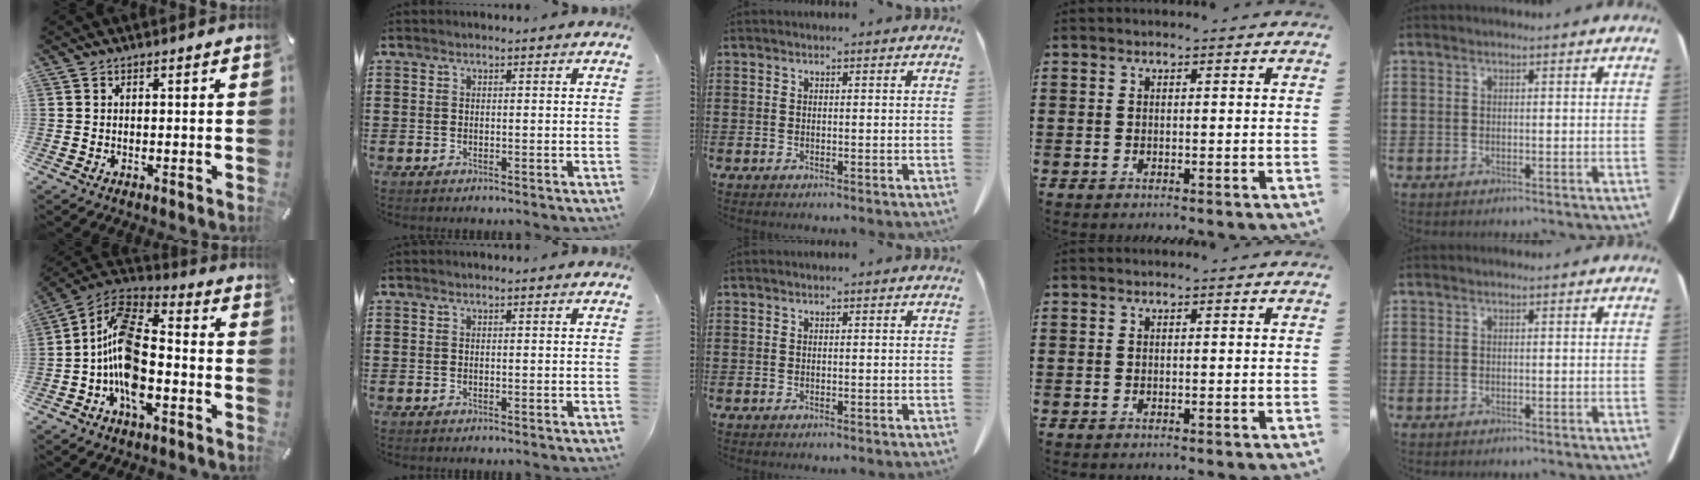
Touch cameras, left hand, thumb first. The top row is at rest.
{"thumb": {"total": 13.4, "force": [-4.8, 7.5, 10.0], "torque": [-0.217, 0.012, -0.091]}}